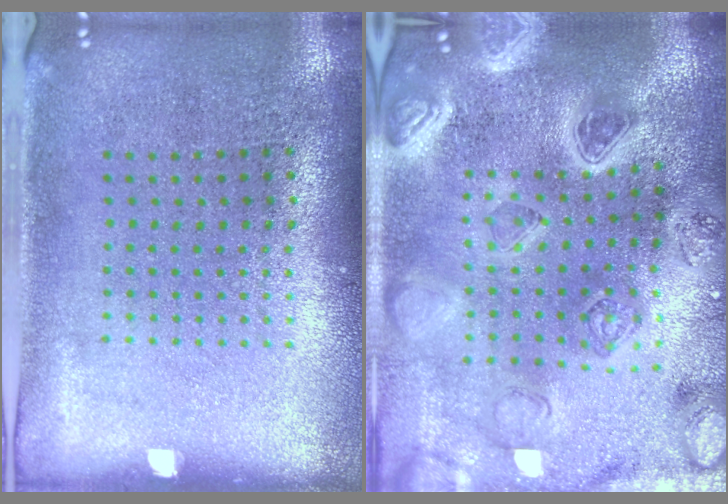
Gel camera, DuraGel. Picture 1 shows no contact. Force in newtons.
{"total": 3.7, "press": 3.4, "slide": 1.4}